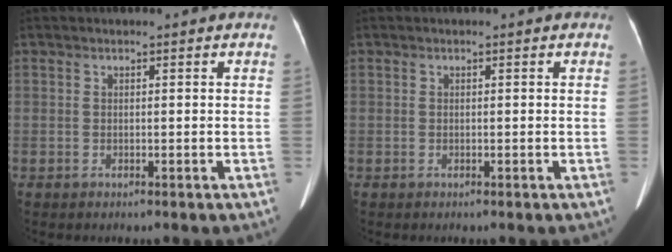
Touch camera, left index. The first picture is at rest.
{"total": 0.0}